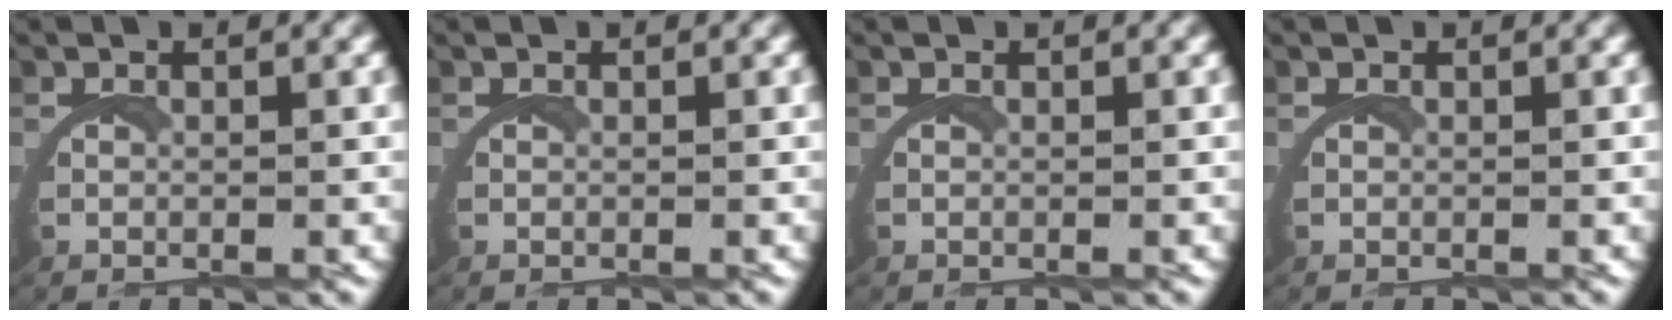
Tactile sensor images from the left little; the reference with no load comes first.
{"total": 0.0}
{"total": 0.0}
{"total": 0.0}